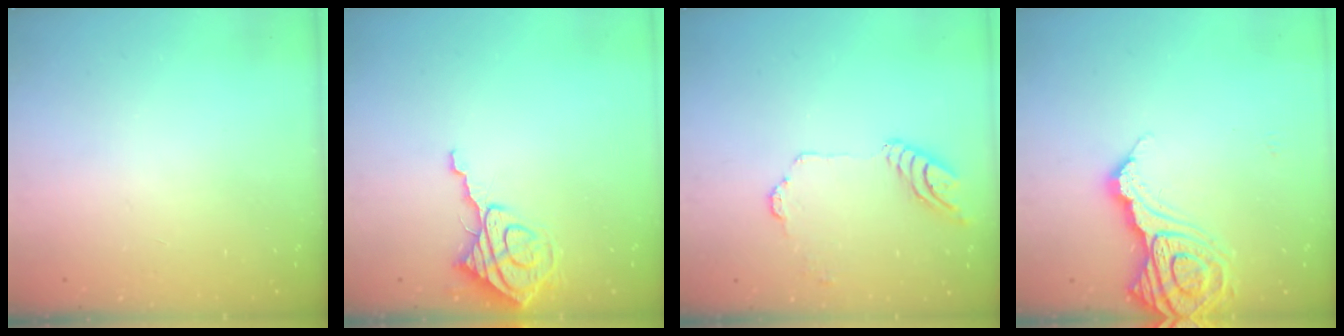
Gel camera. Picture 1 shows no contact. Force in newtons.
{"total": 9.0, "press": 8.9, "slide": 1.1}
{"total": 11.5, "press": 11.5, "slide": 1.1}
{"total": 15.9, "press": 15.8, "slide": 1.9}